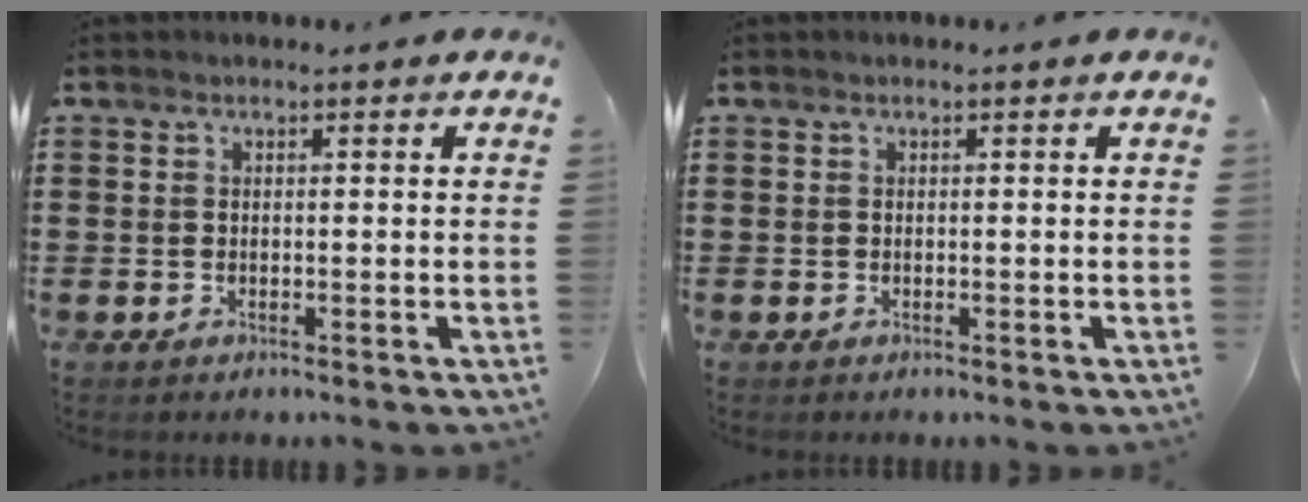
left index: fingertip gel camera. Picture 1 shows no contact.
{"total": 0.0}